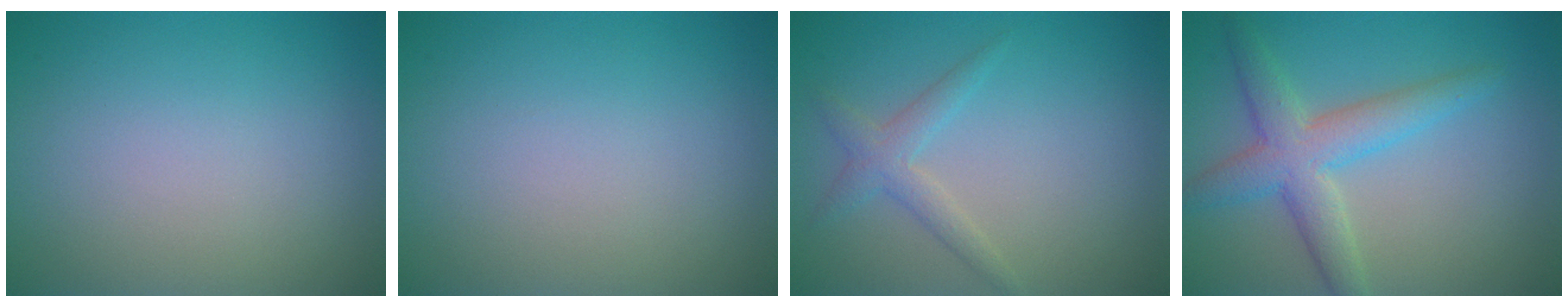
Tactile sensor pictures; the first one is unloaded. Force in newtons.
{"total": 0.0}
{"total": 2.0, "press": 2.0, "slide": 0.1}
{"total": 4.7, "press": 4.7, "slide": 0.1}